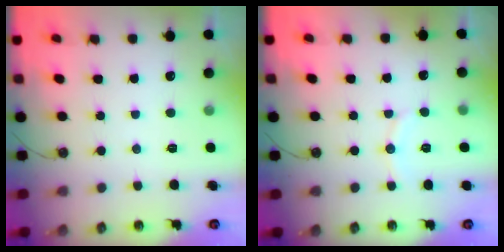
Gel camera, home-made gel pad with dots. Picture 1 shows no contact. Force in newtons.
{"total": 6.1, "press": 6.1, "slide": 0.1}